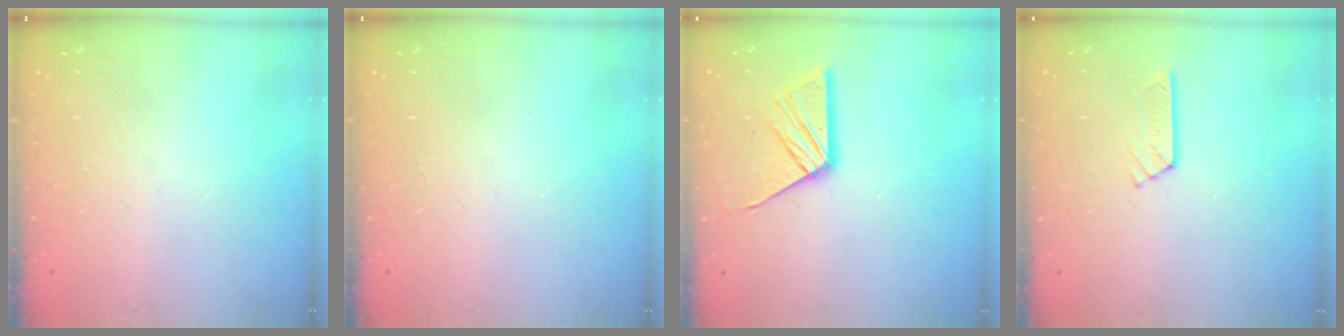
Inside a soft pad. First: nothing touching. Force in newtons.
{"total": 0.0}
{"total": 10.2, "press": 10.2, "slide": 0.8}
{"total": 3.9, "press": 3.9, "slide": 0.4}